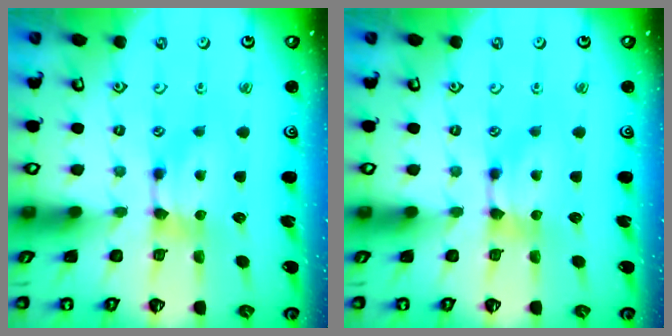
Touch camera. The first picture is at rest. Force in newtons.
{"total": 0.0}